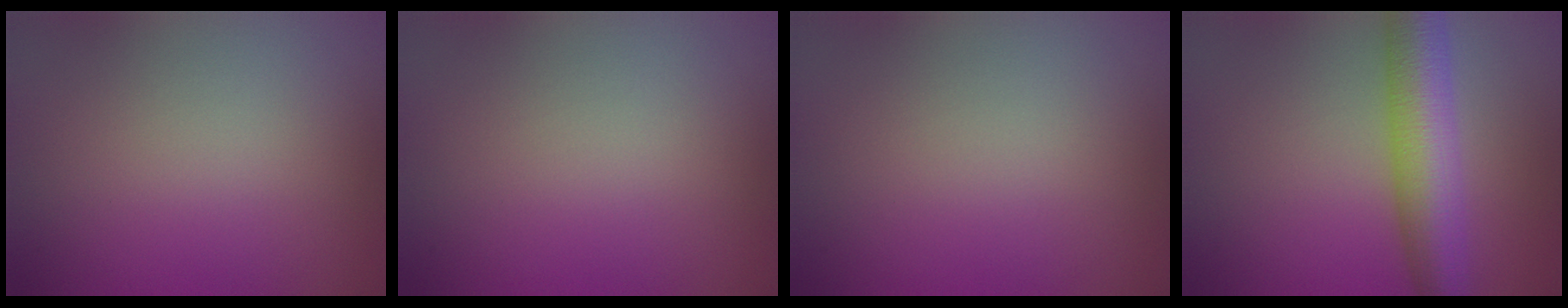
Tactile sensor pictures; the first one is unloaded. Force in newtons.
{"total": 0.0}
{"total": 0.0}
{"total": 7.0, "press": 7.0, "slide": 0.0}